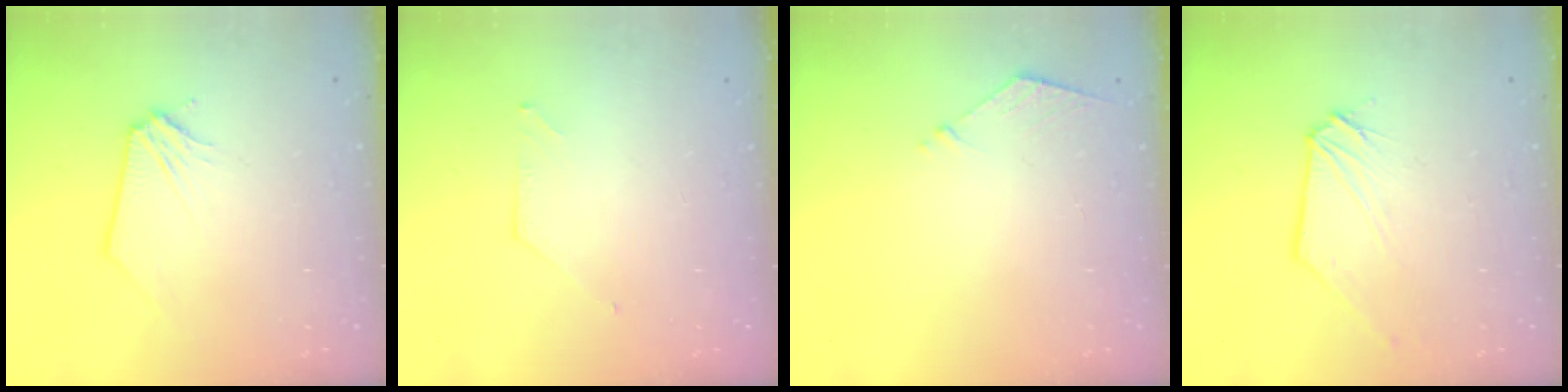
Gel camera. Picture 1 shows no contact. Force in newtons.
{"total": 0.0}
{"total": 5.8, "press": 5.7, "slide": 0.8}
{"total": 0.7, "press": 0.7, "slide": 0.1}